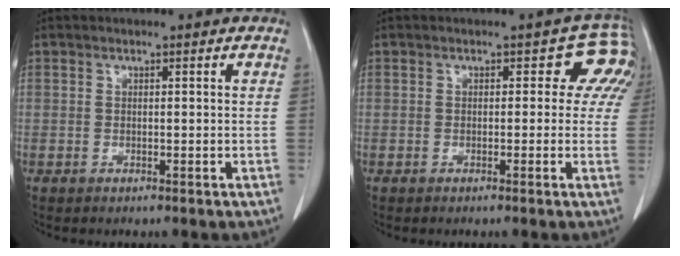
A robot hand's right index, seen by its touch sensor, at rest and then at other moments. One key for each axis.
{"total": 4.1, "fx": 1.7, "fy": 3.2, "fz": 1.9, "tx": 0.004, "ty": 0.005, "tz": -0.007}